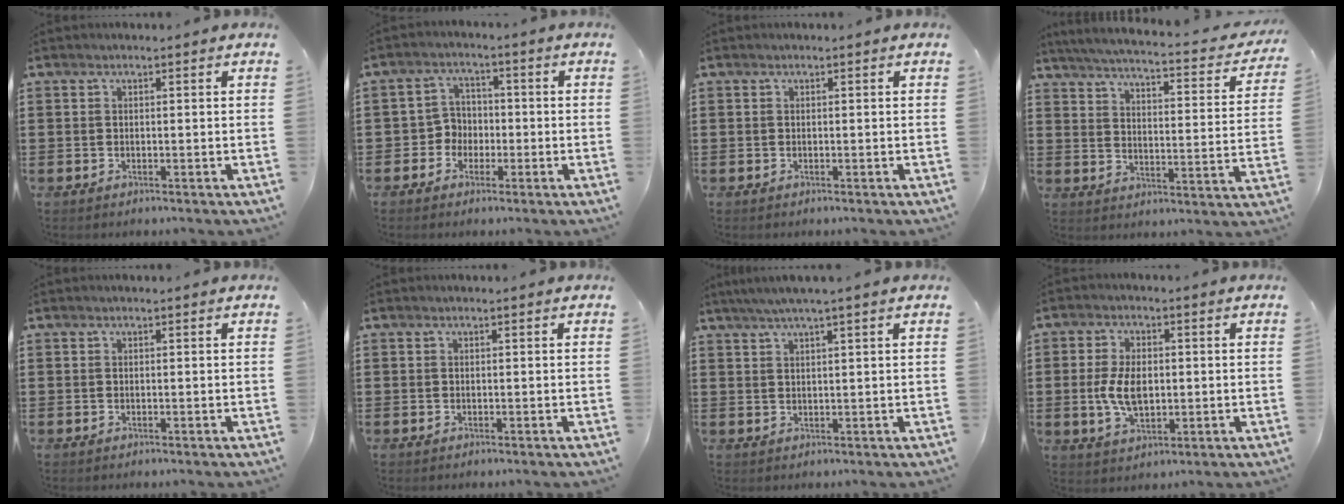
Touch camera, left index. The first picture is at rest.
{"total": 3.9, "force": [-1.5, 3.5, 1.0], "torque": [-0.032, 0.009, -0.035]}
{"total": 0.0}
{"total": 3.7, "force": [3.2, -0.2, 1.9], "torque": [-0.056, -0.030, 0.045]}
{"total": 0.0}
{"total": 0.0}
{"total": 2.7, "force": [1.9, -0.4, 1.9], "torque": [-0.038, 0.003, 0.034]}
{"total": 6.6, "force": [0.0, 3.7, 5.5], "torque": [-0.125, 0.005, -0.004]}